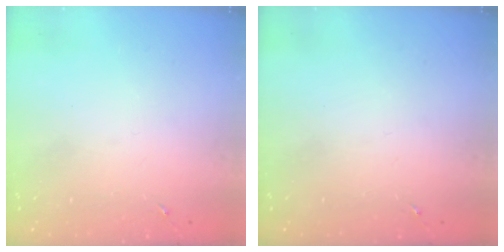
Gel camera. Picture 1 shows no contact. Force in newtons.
{"total": 0.0}